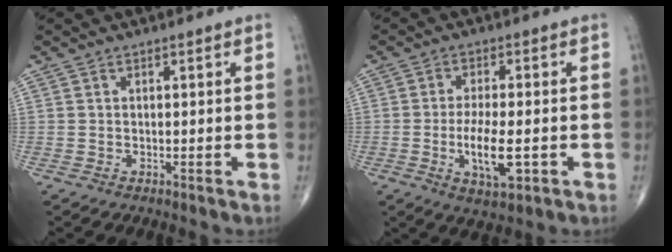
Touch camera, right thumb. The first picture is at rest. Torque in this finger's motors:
{"motor_torque": [2.77, 2.24, 0.72, 0.66, 0.35]}